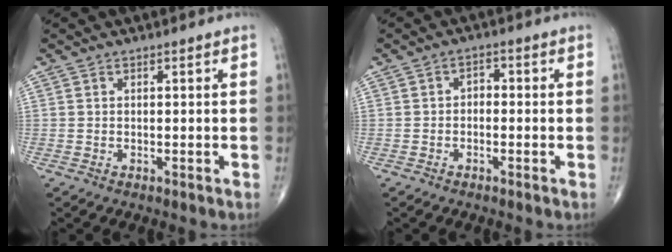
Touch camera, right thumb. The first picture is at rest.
{"total": 2.1, "force": [-0.6, 1.5, 1.3], "torque": [-0.010, 0.015, -0.019]}